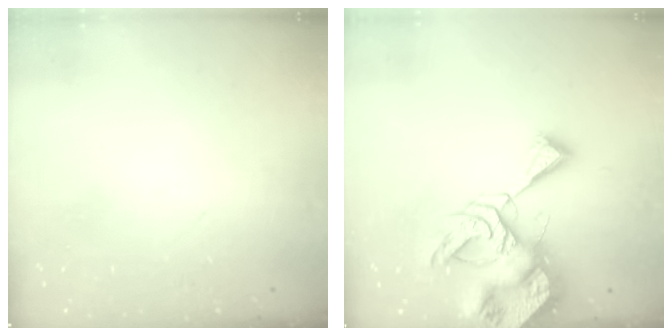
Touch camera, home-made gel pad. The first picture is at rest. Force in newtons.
{"total": 11.4, "press": 11.3, "slide": 1.4}